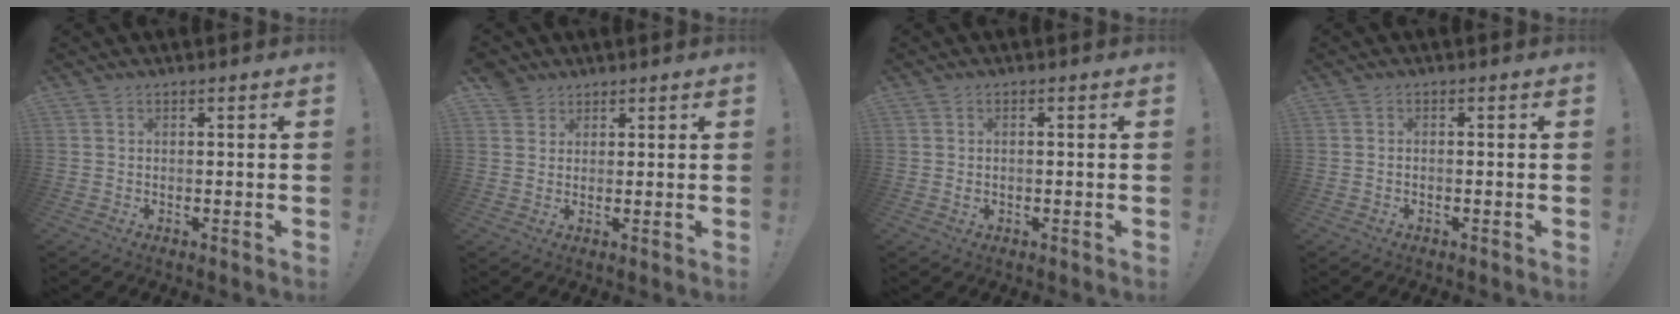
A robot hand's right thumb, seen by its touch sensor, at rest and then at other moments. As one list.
[{"total": 3.9, "force": [2.7, 2.8, 0.4], "torque": [-0.009, -0.012, 0.053]}, {"total": 0.7, "force": [-0.2, 0.2, 0.7], "torque": [-0.005, -0.003, -0.005]}, {"total": 0.5, "force": [-0.4, 0.2, 0.3], "torque": [-0.011, 0.002, -0.007]}]